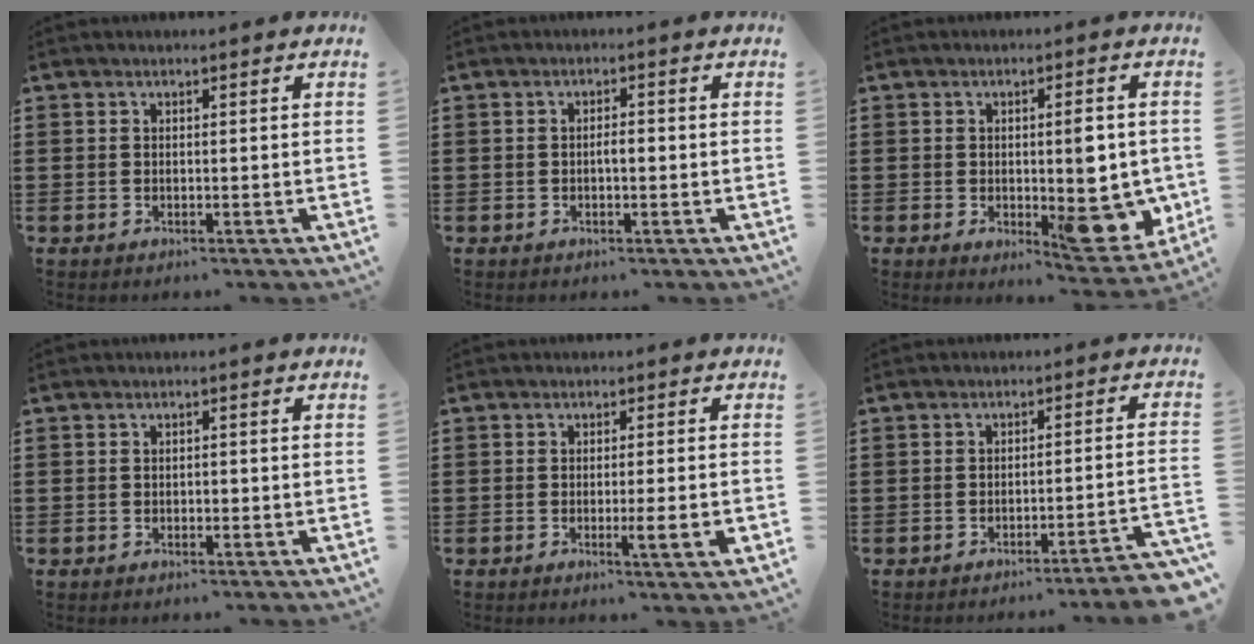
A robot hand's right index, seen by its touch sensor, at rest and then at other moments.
{"total": 1.7, "force": [-0.4, 0.5, 1.6], "torque": [-0.029, 0.002, -0.007]}
{"total": 8.1, "force": [-0.5, 3.2, 7.4], "torque": [-0.086, -0.011, -0.008]}
{"total": 0.5, "force": [-0.2, 0.4, 0.3], "torque": [-0.007, 0.002, -0.004]}
{"total": 3.8, "force": [-1.1, 0.0, 3.6], "torque": [-0.066, -0.012, -0.020]}
{"total": 3.3, "force": [-2.8, -0.6, 1.7], "torque": [-0.031, -0.013, -0.057]}